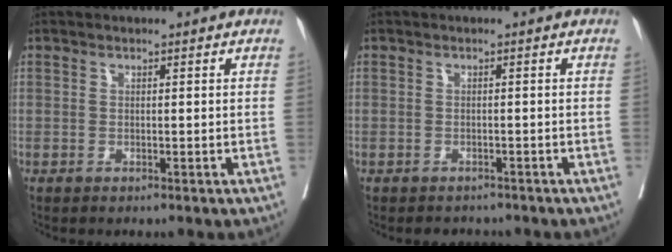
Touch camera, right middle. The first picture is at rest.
{"total": 2.6, "force": [-2.3, 1.1, 0.0], "torque": [0.002, -0.001, -0.034]}